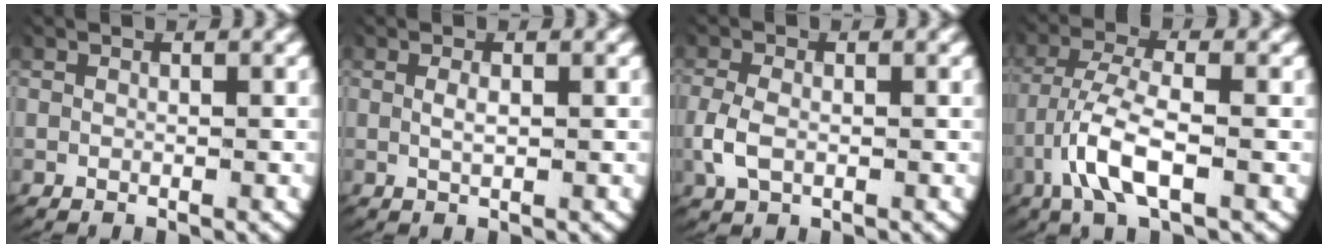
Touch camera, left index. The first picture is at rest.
{"total": 1.0, "force": [0.1, 0.3, 1.0], "torque": [-0.025, -0.006, 0.005]}
{"total": 2.6, "force": [-0.4, 1.8, 1.9], "torque": [-0.060, -0.007, -0.002]}
{"total": 5.4, "force": [-1.4, 2.4, 4.6], "torque": [-0.119, -0.023, -0.015]}